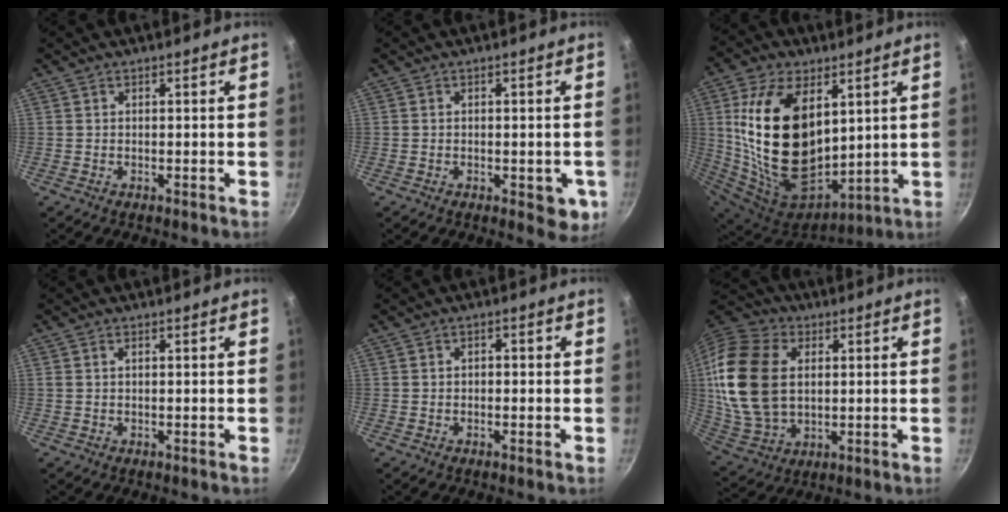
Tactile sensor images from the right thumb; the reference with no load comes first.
{"total": 6.1, "force": [-1.4, 3.1, 5.0], "torque": [-0.041, -0.001, -0.014]}
{"total": 25.2, "force": [6.2, 15.1, 19.2], "torque": [-0.348, -0.039, 0.128]}
{"total": 0.8, "force": [0.3, 0.4, 0.6], "torque": [-0.010, 0.003, 0.006]}
{"total": 1.3, "force": [-0.3, 1.0, 0.9], "torque": [-0.014, 0.008, -0.006]}
{"total": 21.2, "force": [2.7, 14.4, 15.3], "torque": [-0.291, 0.002, 0.058]}